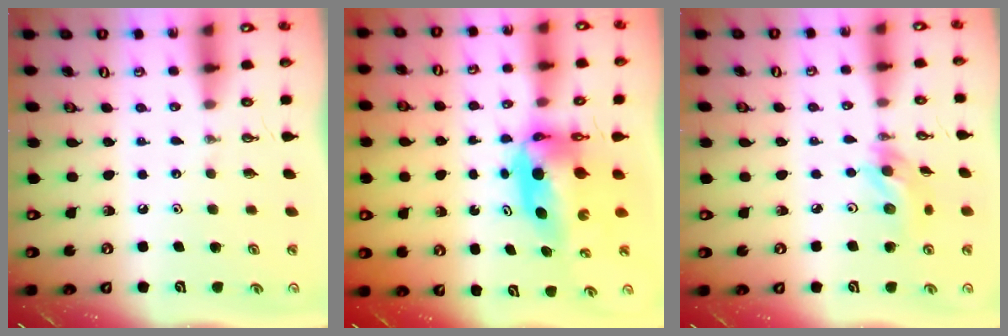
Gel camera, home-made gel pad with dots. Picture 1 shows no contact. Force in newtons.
{"total": 6.6, "press": 6.5, "slide": 0.6}
{"total": 11.4, "press": 11.2, "slide": 2.3}